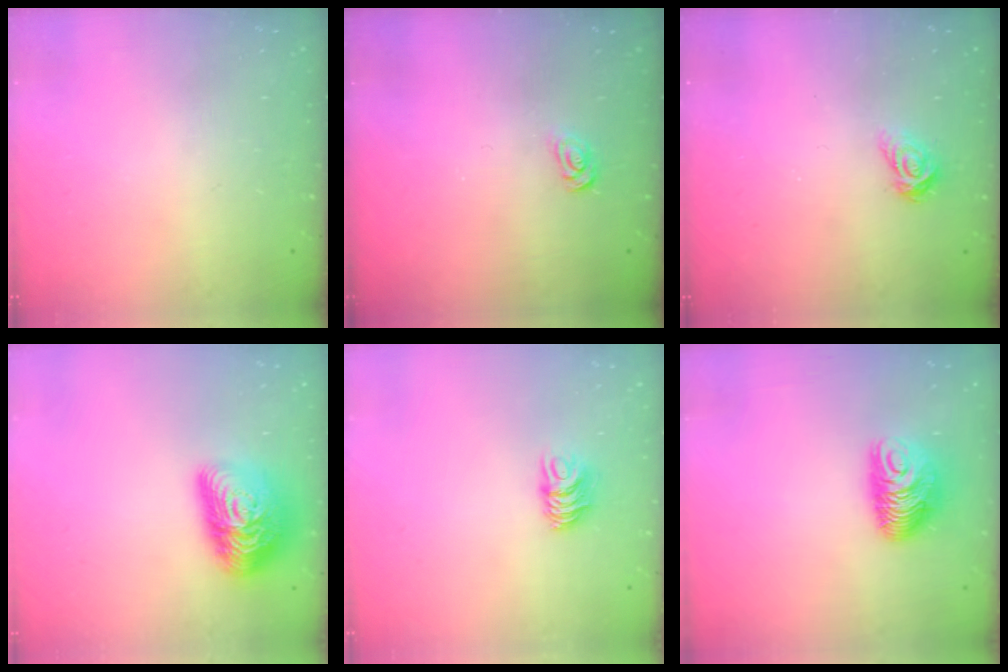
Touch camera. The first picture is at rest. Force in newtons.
{"total": 2.5, "press": 2.4, "slide": 0.3}
{"total": 3.4, "press": 3.4, "slide": 0.4}
{"total": 17.6, "press": 17.6, "slide": 0.9}
{"total": 6.2, "press": 6.2, "slide": 0.5}
{"total": 9.8, "press": 9.8, "slide": 0.5}